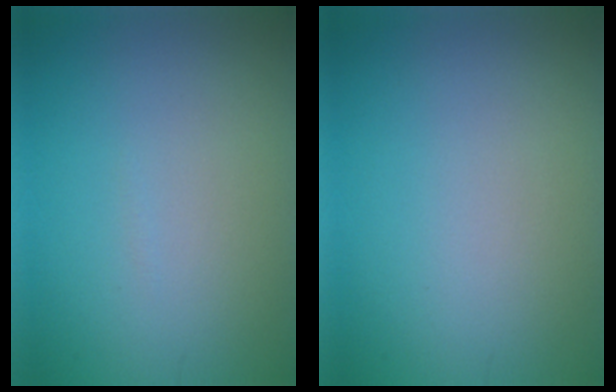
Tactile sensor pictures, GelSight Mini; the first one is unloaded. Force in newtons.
{"total": 0.0}